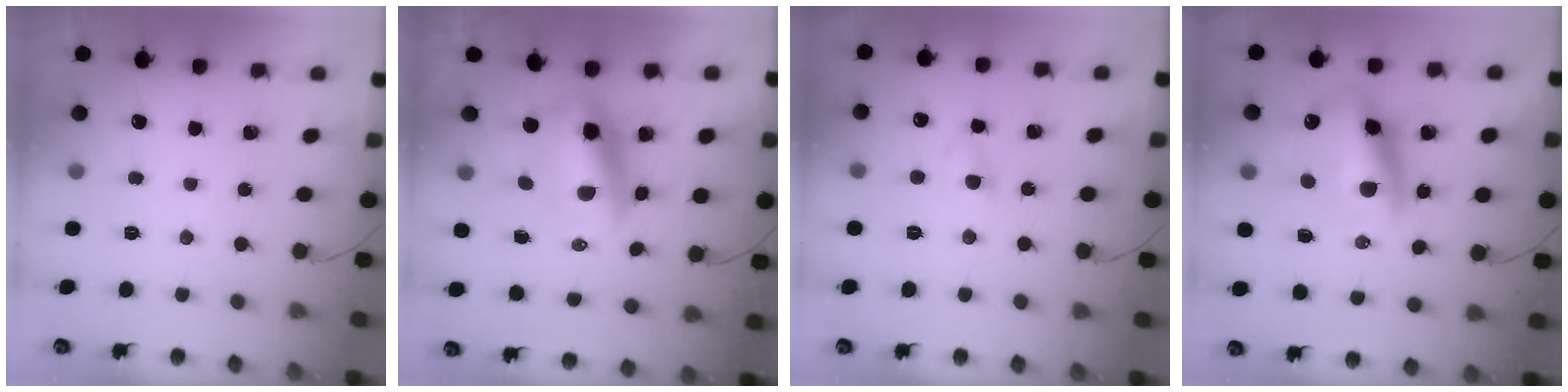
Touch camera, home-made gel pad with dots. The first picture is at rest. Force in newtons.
{"total": 8.9, "press": 8.7, "slide": 2.2}
{"total": 3.9, "press": 3.6, "slide": 1.5}
{"total": 13.4, "press": 12.9, "slide": 3.7}